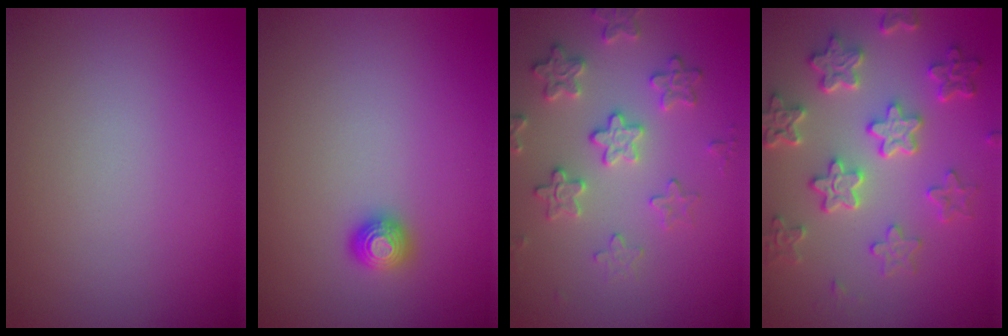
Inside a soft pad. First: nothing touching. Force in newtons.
{"total": 1.1, "press": 1.1, "slide": 0.2}
{"total": 3.6, "press": 3.4, "slide": 1.2}
{"total": 6.2, "press": 4.6, "slide": 4.1}